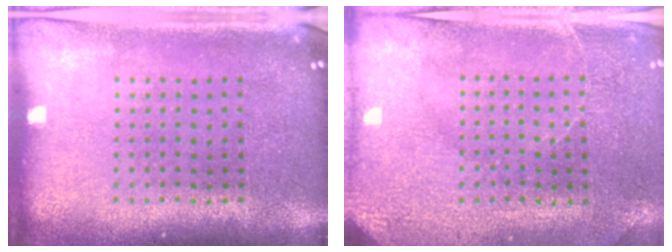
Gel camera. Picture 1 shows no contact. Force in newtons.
{"total": 2.9, "press": 2.7, "slide": 1.0}